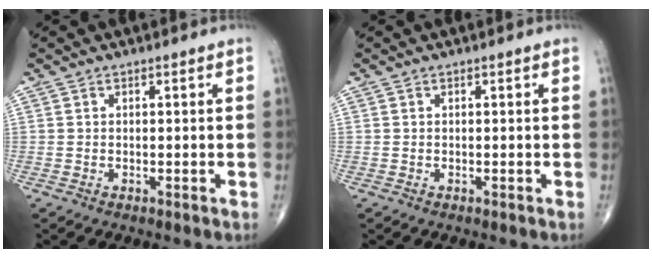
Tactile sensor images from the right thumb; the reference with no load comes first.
{"total": 0.0}